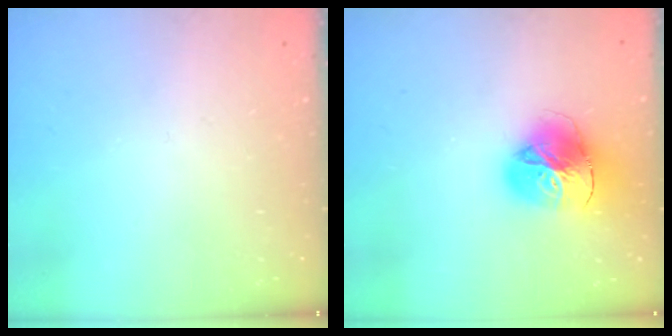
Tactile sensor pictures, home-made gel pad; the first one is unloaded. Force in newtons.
{"total": 18.2, "press": 18.1, "slide": 2.0}